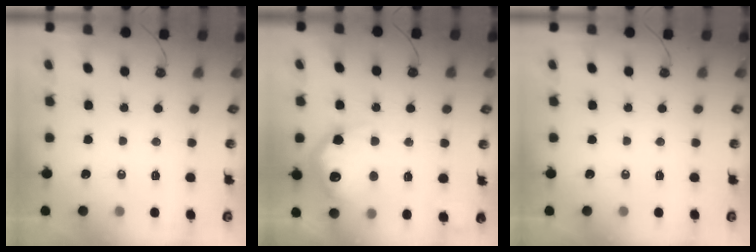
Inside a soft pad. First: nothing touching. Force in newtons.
{"total": 17.1, "press": 17.1, "slide": 0.7}
{"total": 0.0}